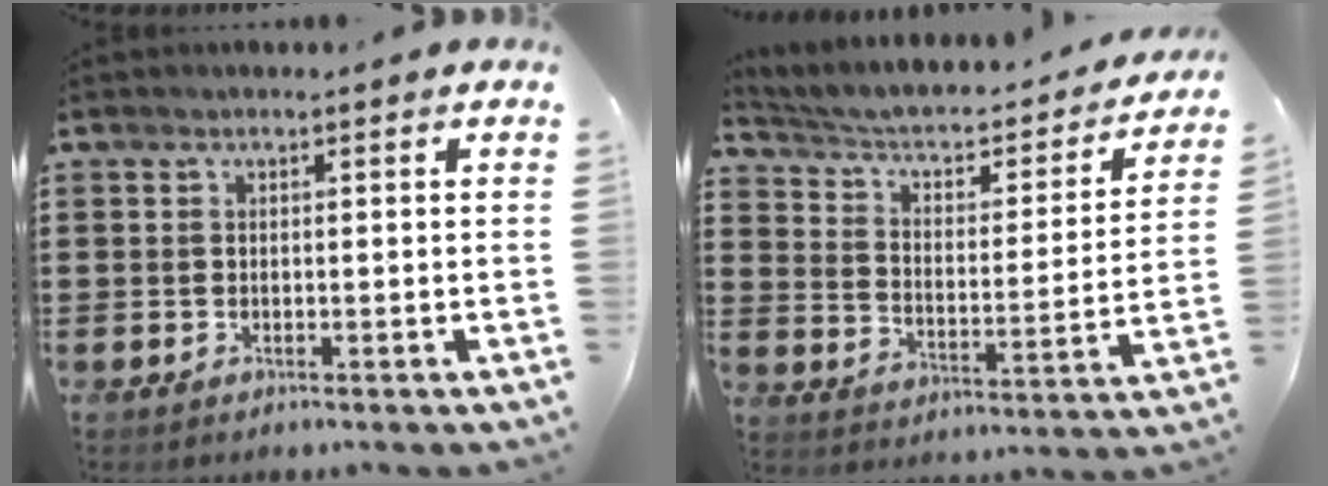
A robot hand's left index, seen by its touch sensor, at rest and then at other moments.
{"total": 3.9, "force": [2.7, 1.8, 2.2], "torque": [-0.059, -0.024, 0.036]}